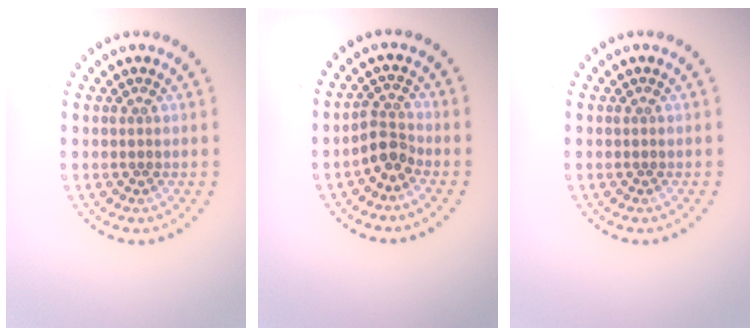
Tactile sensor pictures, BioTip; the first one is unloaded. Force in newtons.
{"total": 2.5, "press": 1.9, "slide": 1.6}
{"total": 0.0}